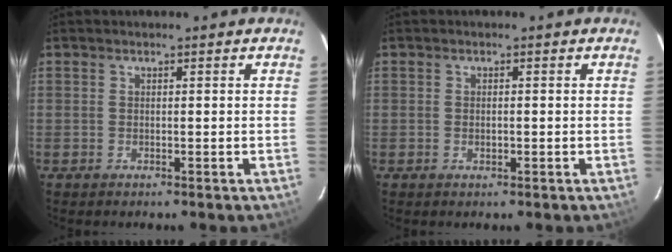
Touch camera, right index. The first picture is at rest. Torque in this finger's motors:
{"motor_torque": [-0.09, 0.11, -0.07, 0.00]}